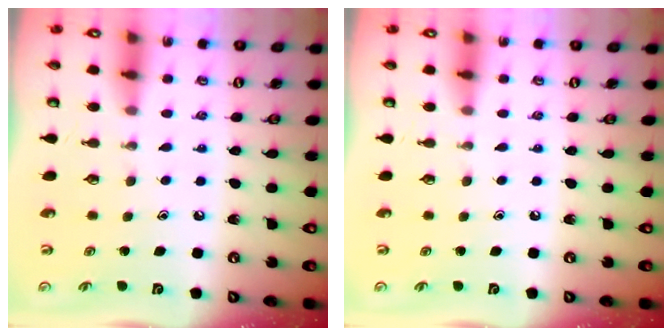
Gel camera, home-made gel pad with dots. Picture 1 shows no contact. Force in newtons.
{"total": 0.0}